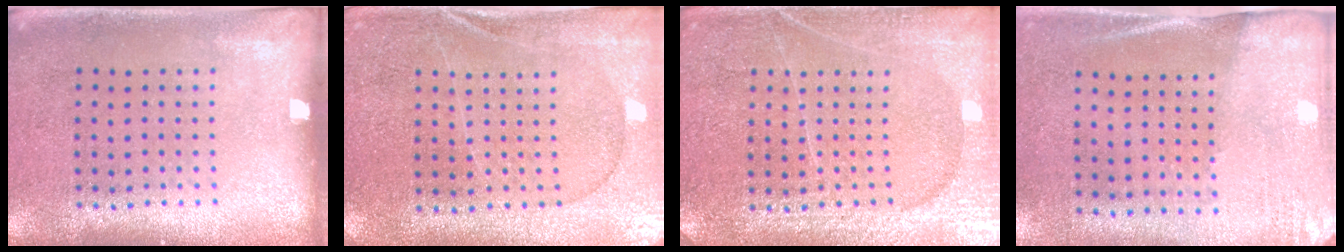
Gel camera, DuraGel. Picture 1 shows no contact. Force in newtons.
{"total": 0.5, "press": 0.4, "slide": 0.4}
{"total": 3.8, "press": 3.7, "slide": 0.8}
{"total": 2.6, "press": 2.3, "slide": 1.3}